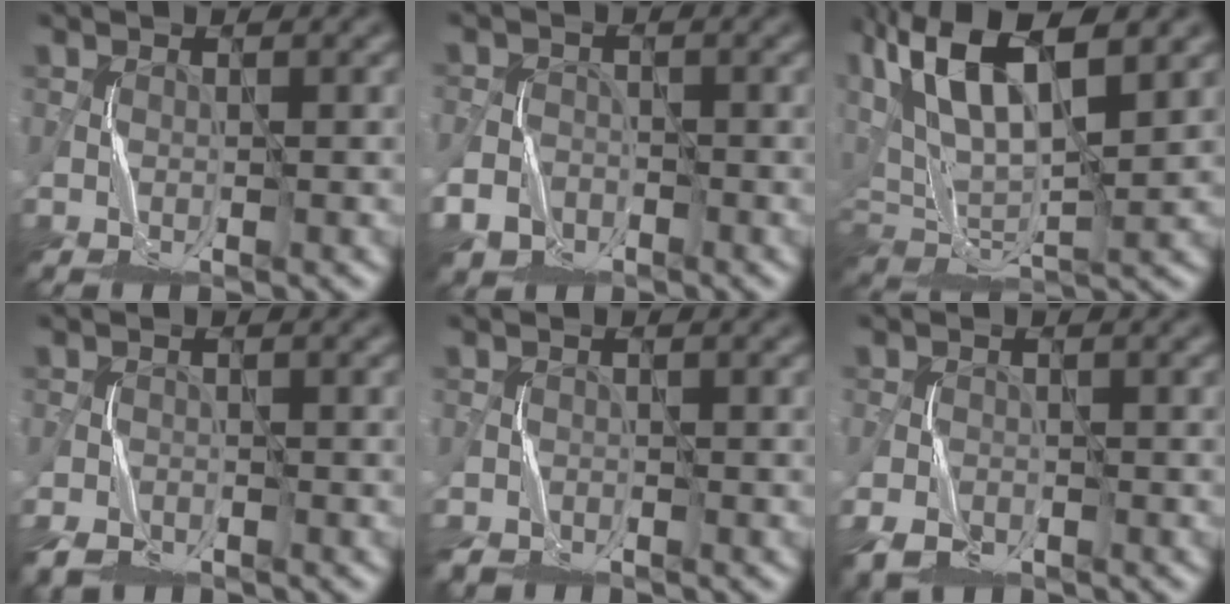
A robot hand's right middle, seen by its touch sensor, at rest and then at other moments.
{"total": 2.6, "force": [-1.8, 1.8, 0.6], "torque": [-0.011, -0.005, -0.038]}
{"total": 11.2, "force": [5.8, 4.1, 8.6], "torque": [-0.165, 0.016, 0.105]}
{"total": 2.3, "force": [-1.9, 1.0, 0.8], "torque": [-0.014, -0.007, -0.042]}
{"total": 1.7, "force": [-1.7, 0.4, -0.1], "torque": [0.002, -0.009, -0.039]}
{"total": 2.4, "force": [-1.7, 1.3, 1.1], "torque": [-0.021, -0.006, -0.037]}